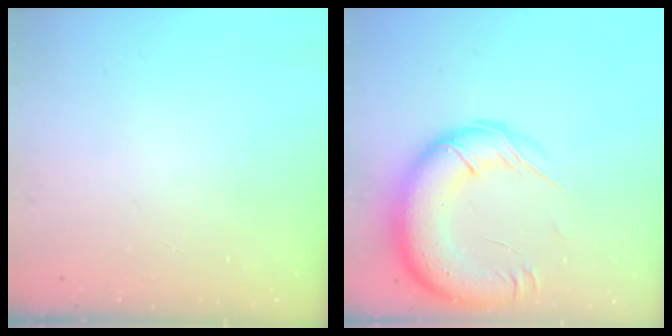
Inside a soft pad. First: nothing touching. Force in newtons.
{"total": 22.3, "press": 21.7, "slide": 5.0}